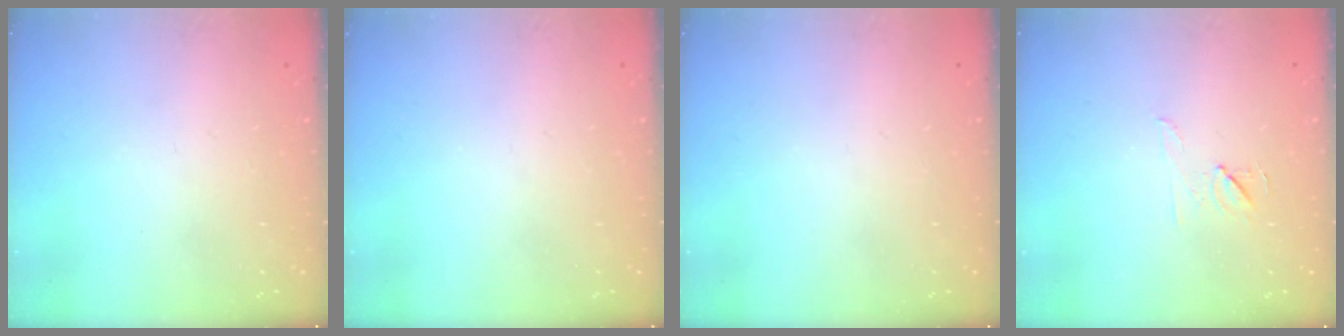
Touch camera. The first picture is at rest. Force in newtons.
{"total": 0.0}
{"total": 0.0}
{"total": 5.9, "press": 5.9, "slide": 0.9}